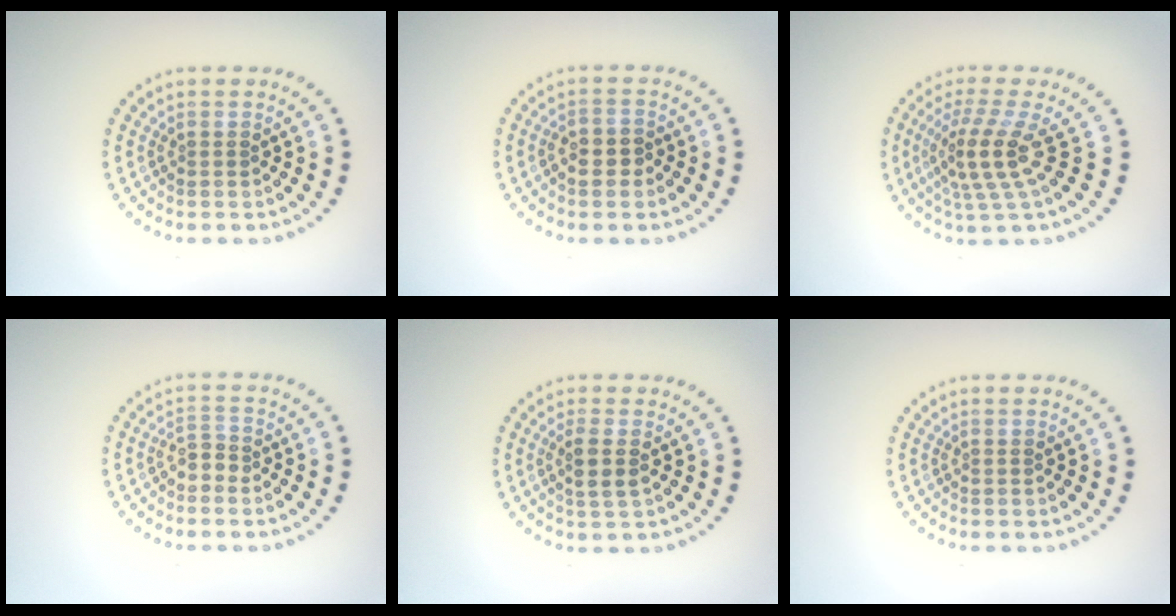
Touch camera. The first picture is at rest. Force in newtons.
{"total": 1.9, "press": 1.8, "slide": 0.4}
{"total": 4.0, "press": 2.8, "slide": 2.8}
{"total": 1.4, "press": 1.2, "slide": 0.7}
{"total": 2.0, "press": 1.8, "slide": 0.9}
{"total": 0.0}